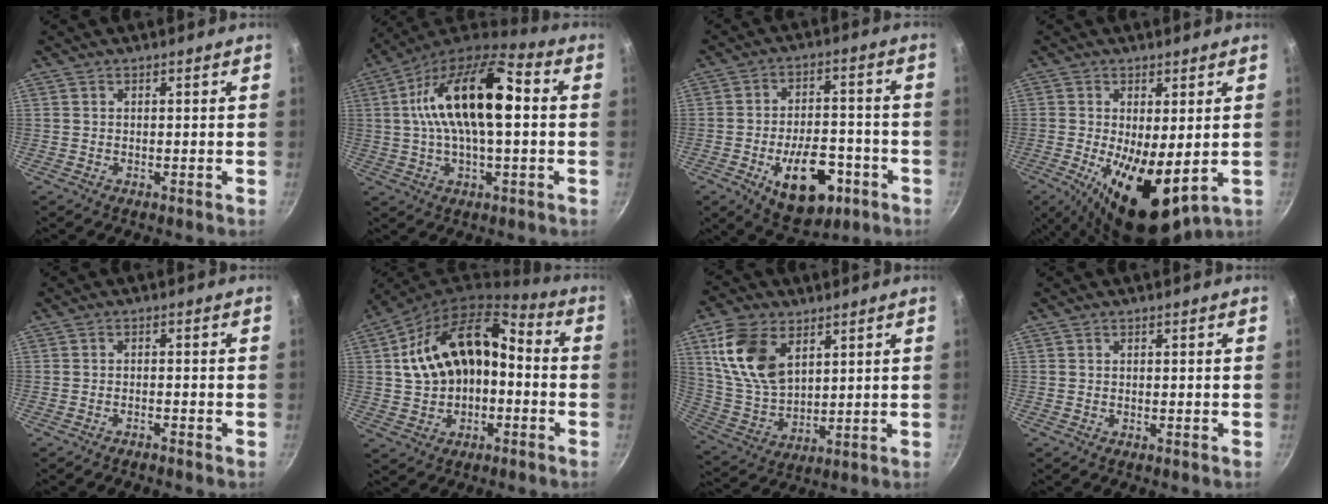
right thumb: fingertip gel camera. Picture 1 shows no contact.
{"total": 20.6, "force": [2.7, 8.7, 18.4], "torque": [-0.315, 0.024, 0.031]}
{"total": 15.3, "force": [-6.0, 8.6, 11.1], "torque": [-0.134, 0.030, -0.077]}
{"total": 13.0, "force": [-1.7, 5.3, 11.7], "torque": [-0.183, -0.019, -0.013]}
{"total": 1.1, "force": [-1.1, 0.1, 0.3], "torque": [-0.013, 0.012, -0.015]}
{"total": 17.2, "force": [0.1, 11.5, 12.9], "torque": [-0.203, 0.053, -0.005]}
{"total": 14.5, "force": [6.0, 8.8, 9.9], "torque": [-0.177, -0.021, 0.130]}
{"total": 0.0}